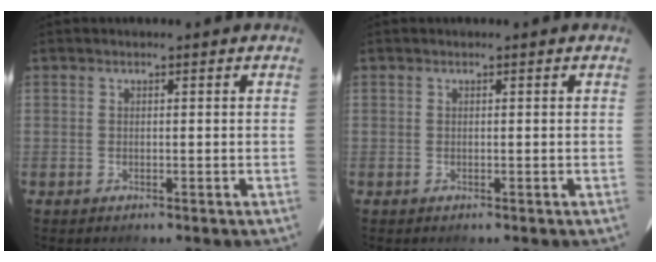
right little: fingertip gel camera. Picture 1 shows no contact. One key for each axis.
{"total": 0.0}